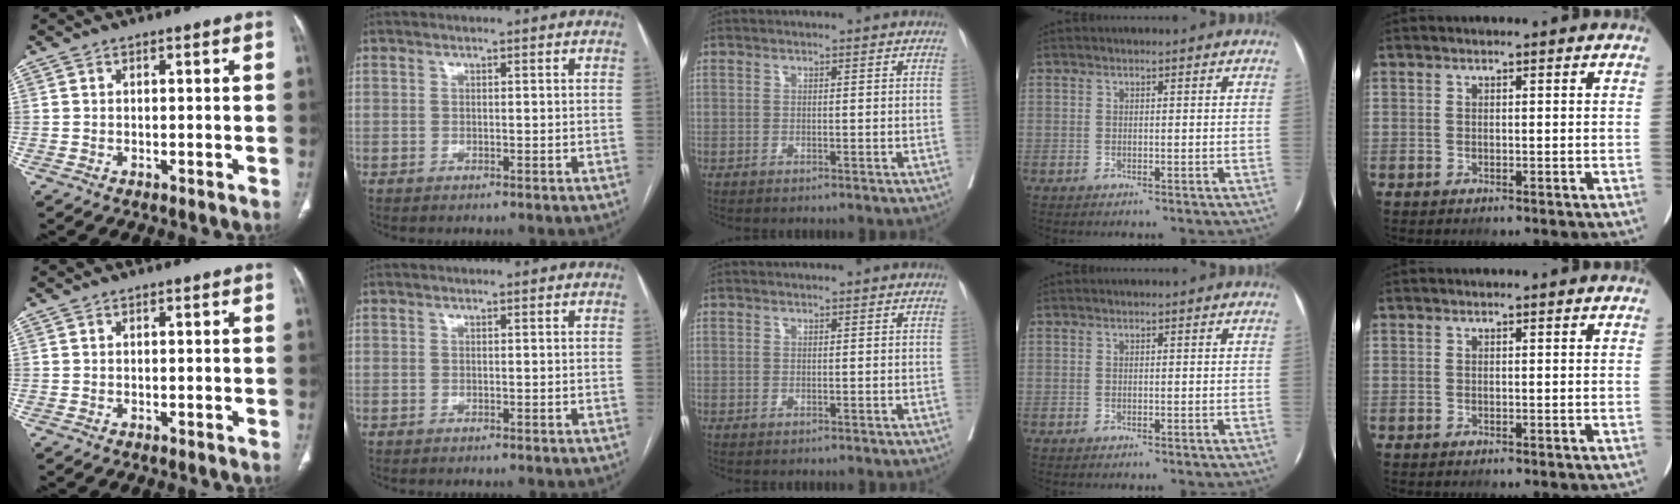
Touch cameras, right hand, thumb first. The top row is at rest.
{}